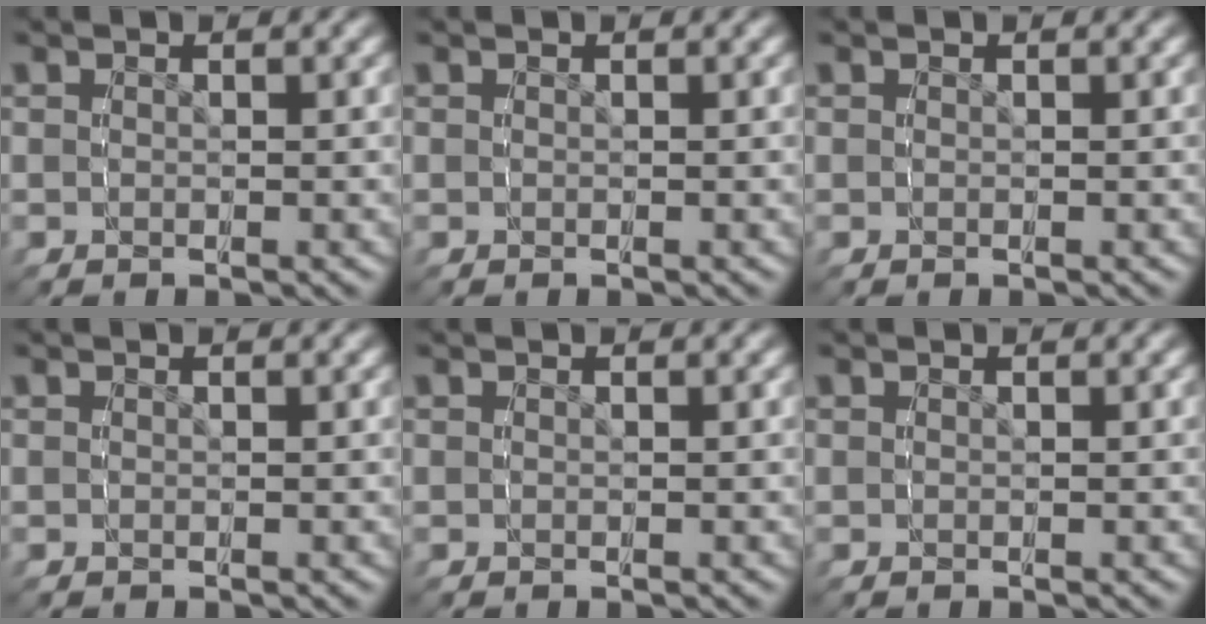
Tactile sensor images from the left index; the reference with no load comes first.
{"total": 0.0}
{"total": 0.0}
{"total": 0.0}
{"total": 0.0}
{"total": 0.0}